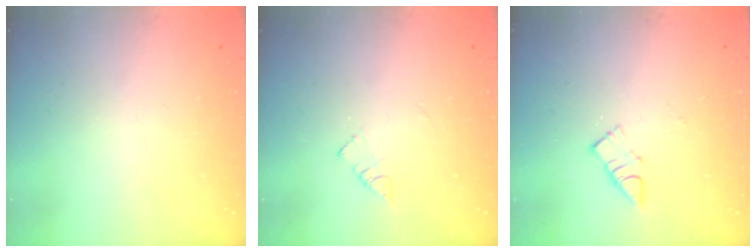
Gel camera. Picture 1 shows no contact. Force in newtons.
{"total": 4.0, "press": 4.0, "slide": 0.4}
{"total": 5.9, "press": 5.9, "slide": 0.1}